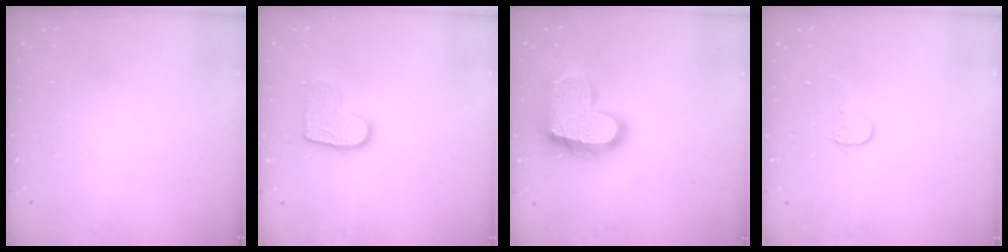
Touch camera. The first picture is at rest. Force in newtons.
{"total": 10.3, "press": 10.2, "slide": 0.6}
{"total": 20.3, "press": 20.3, "slide": 1.4}
{"total": 4.6, "press": 4.6, "slide": 0.4}